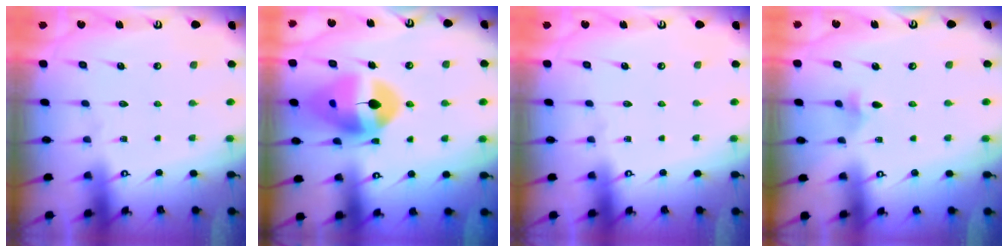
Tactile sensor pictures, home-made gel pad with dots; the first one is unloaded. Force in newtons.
{"total": 16.6, "press": 16.5, "slide": 1.9}
{"total": 0.0}
{"total": 3.5, "press": 3.4, "slide": 0.7}